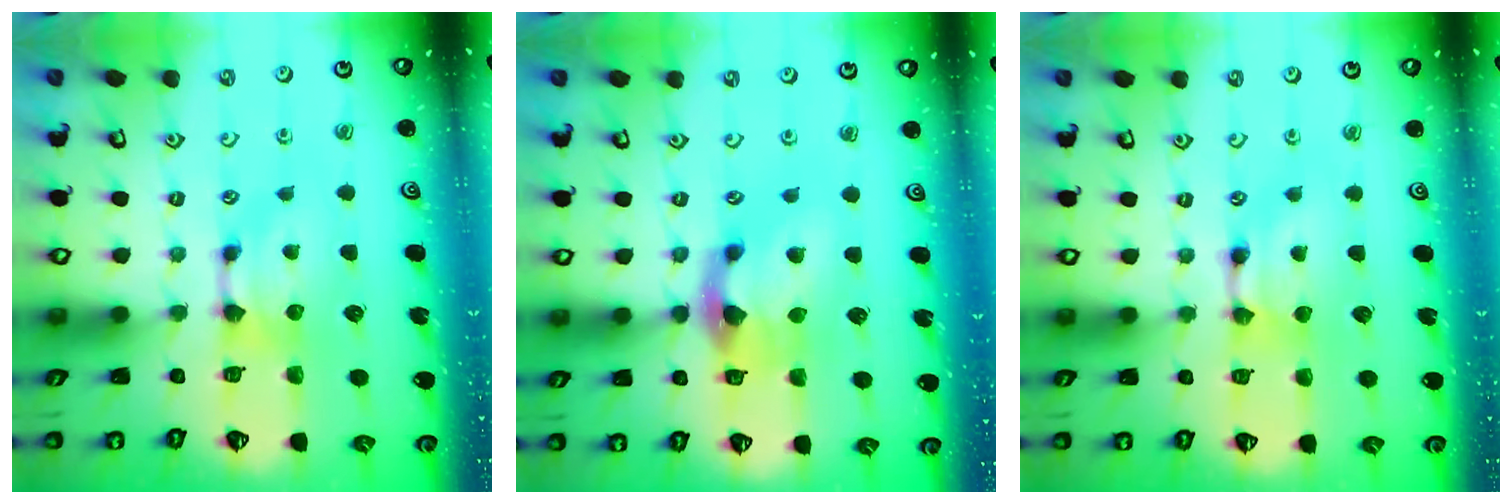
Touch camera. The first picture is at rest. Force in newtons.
{"total": 4.7, "press": 4.1, "slide": 2.1}
{"total": 1.6, "press": 1.6, "slide": 0.2}